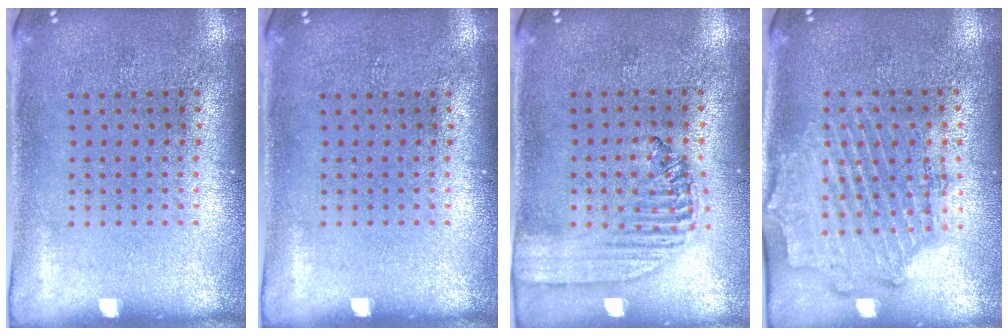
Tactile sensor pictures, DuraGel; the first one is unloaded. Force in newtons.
{"total": 0.0}
{"total": 1.5, "press": 1.4, "slide": 0.5}
{"total": 1.9, "press": 1.7, "slide": 0.8}